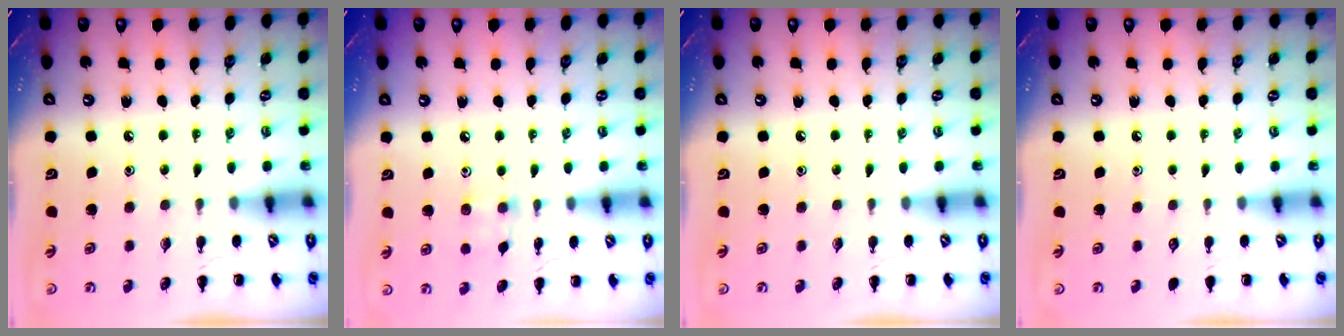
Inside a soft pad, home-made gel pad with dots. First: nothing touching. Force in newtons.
{"total": 7.2, "press": 6.9, "slide": 1.7}
{"total": 0.0}
{"total": 0.0}